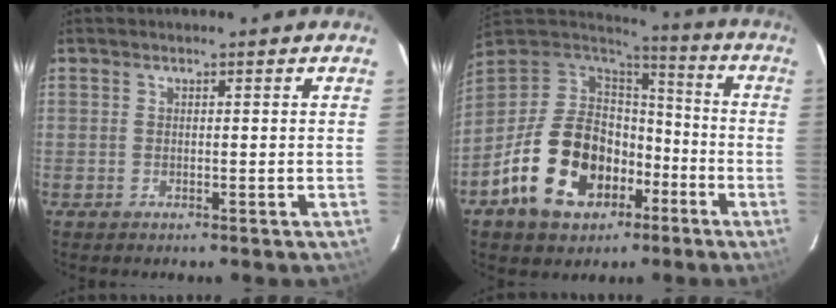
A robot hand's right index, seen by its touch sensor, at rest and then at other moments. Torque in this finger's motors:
{"motor_torque": [1.76, -0.38, 1.05, 0.17]}